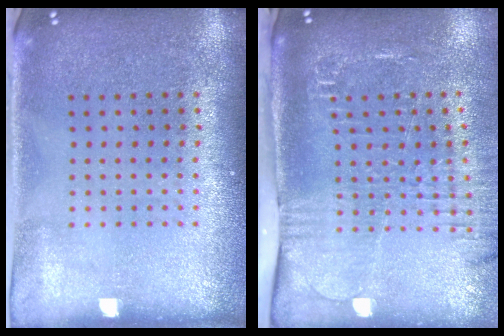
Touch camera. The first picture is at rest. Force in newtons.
{"total": 2.5, "press": 2.1, "slide": 1.3}